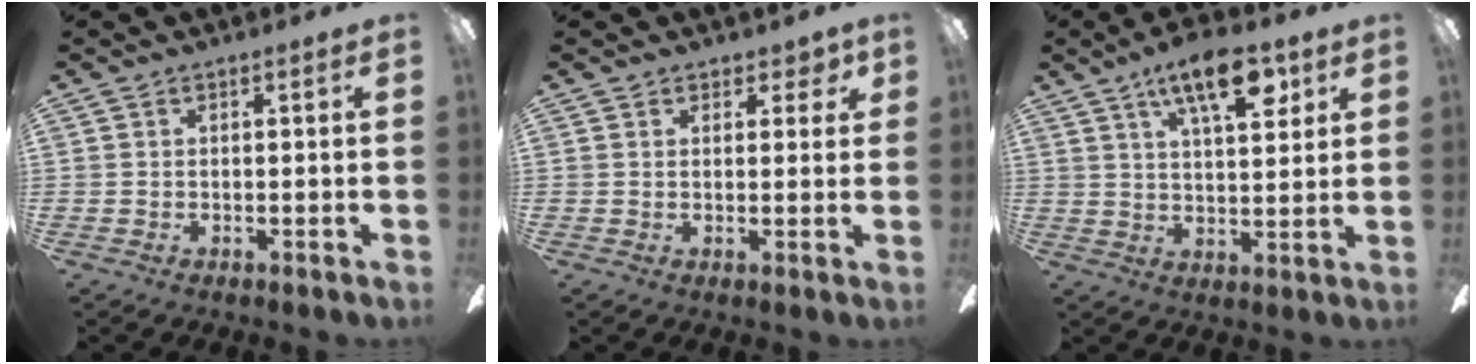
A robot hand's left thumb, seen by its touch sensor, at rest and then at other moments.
{"total": 2.6, "force": [1.3, 1.7, 1.4], "torque": [-0.004, -0.001, 0.019]}
{"total": 13.2, "force": [6.8, 5.1, 10.1], "torque": [-0.151, -0.020, 0.111]}